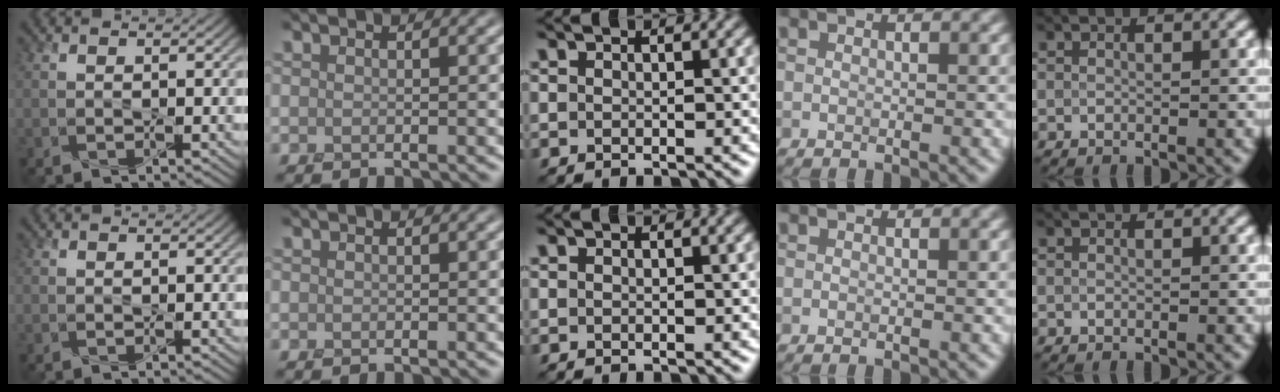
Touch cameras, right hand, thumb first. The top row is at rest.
{}